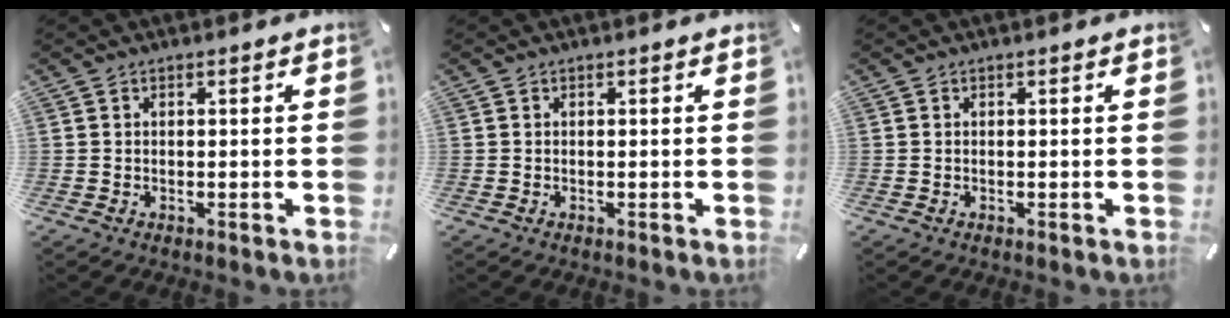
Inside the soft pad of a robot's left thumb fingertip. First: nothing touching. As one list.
[{"total": 0.0}, {"total": 0.0}]